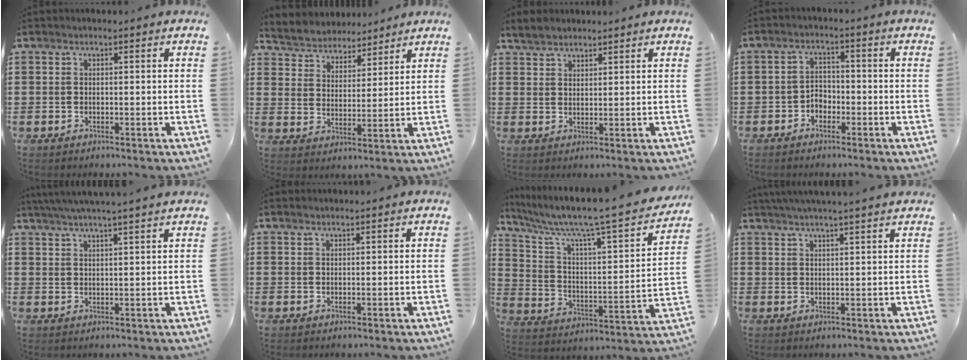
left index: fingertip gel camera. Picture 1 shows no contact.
{"total": 4.2, "force": [4.1, 1.0, -0.6], "torque": [-0.014, -0.024, 0.069]}
{"total": 2.5, "force": [2.3, 0.8, 0.1], "torque": [-0.011, 0.004, 0.046]}
{"total": 2.5, "force": [-1.8, 1.5, 0.8], "torque": [-0.021, 0.006, -0.041]}
{"total": 3.7, "force": [3.4, -0.7, 1.4], "torque": [-0.037, -0.011, 0.059]}
{"total": 0.9, "force": [0.9, 0.2, 0.1], "torque": [-0.004, 0.001, 0.017]}
{"total": 8.7, "force": [7.0, 0.6, 5.2], "torque": [-0.133, -0.054, 0.107]}
{"total": 2.8, "force": [2.6, -0.7, 0.8], "torque": [-0.023, -0.007, 0.046]}